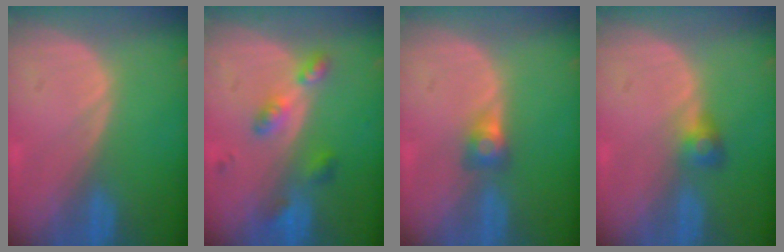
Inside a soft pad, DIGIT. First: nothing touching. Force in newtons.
{"total": 4.7, "press": 4.7, "slide": 0.2}
{"total": 2.6, "press": 2.4, "slide": 1.0}
{"total": 2.6, "press": 2.5, "slide": 0.7}